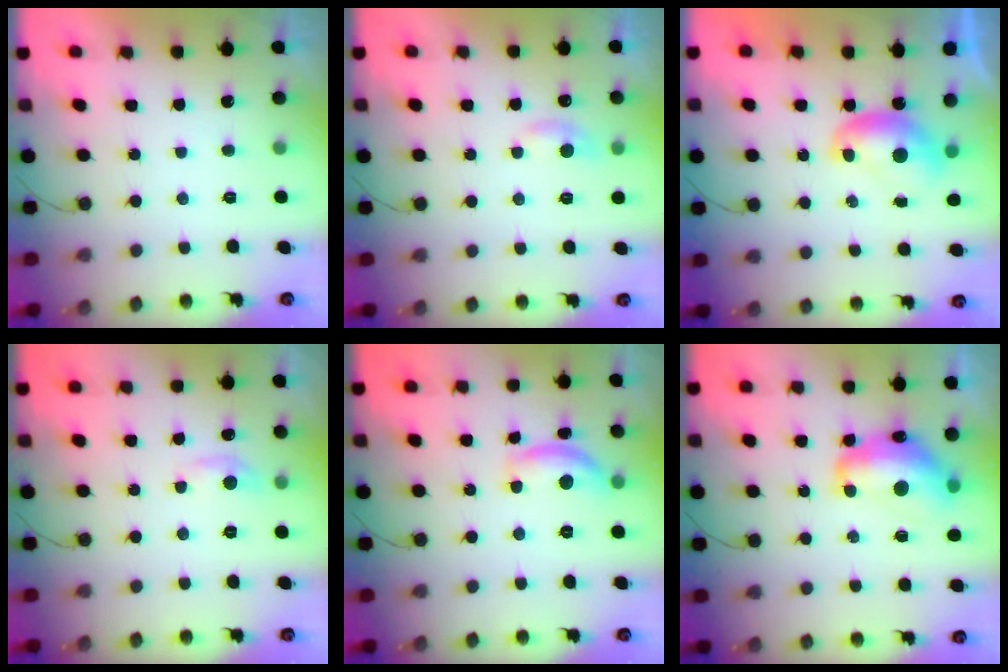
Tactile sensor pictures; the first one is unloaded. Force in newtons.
{"total": 5.4, "press": 5.4, "slide": 0.6}
{"total": 8.3, "press": 8.3, "slide": 0.7}
{"total": 5.0, "press": 4.9, "slide": 0.8}
{"total": 11.6, "press": 11.5, "slide": 0.7}
{"total": 14.4, "press": 14.3, "slide": 0.9}